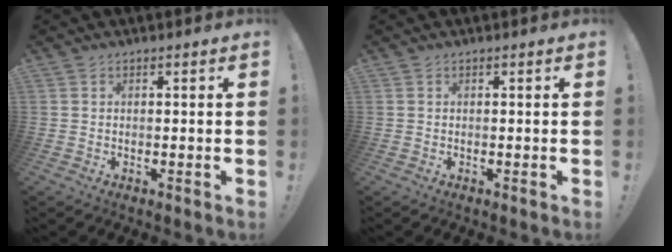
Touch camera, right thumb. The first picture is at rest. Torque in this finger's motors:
{"motor_torque": [0.12, 0.08, 0.18, -0.06, -0.01]}